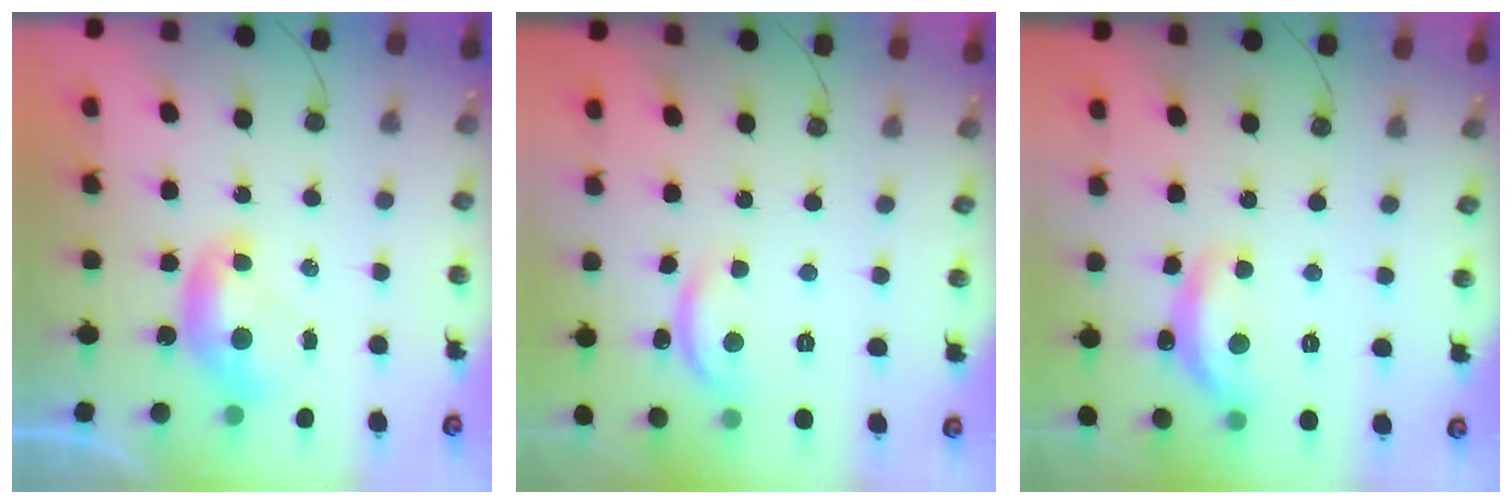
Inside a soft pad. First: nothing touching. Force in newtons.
{"total": 4.1, "press": 4.0, "slide": 0.5}
{"total": 7.6, "press": 7.5, "slide": 0.7}